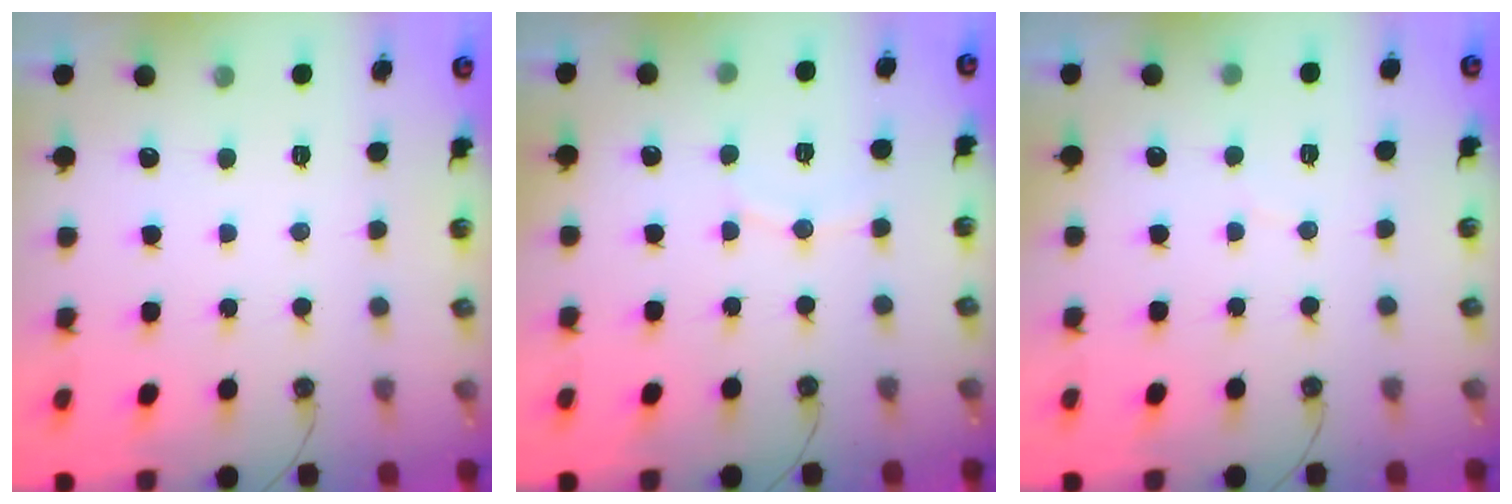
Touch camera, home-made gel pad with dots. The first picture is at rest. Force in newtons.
{"total": 5.7, "press": 5.7, "slide": 0.7}
{"total": 2.9, "press": 2.9, "slide": 0.2}